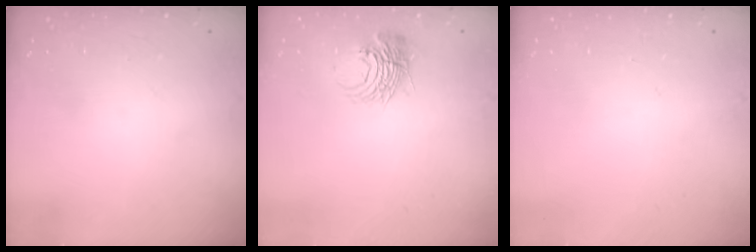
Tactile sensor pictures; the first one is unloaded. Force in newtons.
{"total": 9.4, "press": 9.4, "slide": 0.9}
{"total": 0.0}